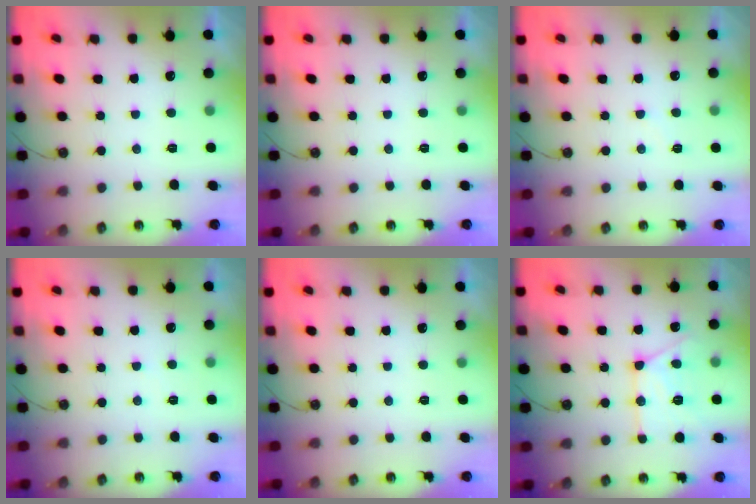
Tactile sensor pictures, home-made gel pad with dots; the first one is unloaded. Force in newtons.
{"total": 0.0}
{"total": 5.1, "press": 5.0, "slide": 0.7}
{"total": 2.4, "press": 2.4, "slide": 0.4}
{"total": 0.0}
{"total": 14.6, "press": 14.5, "slide": 1.4}